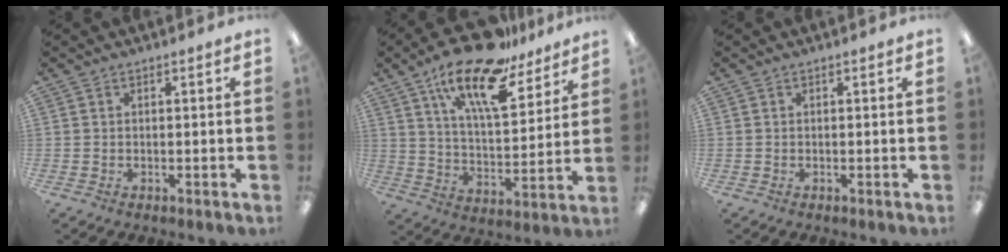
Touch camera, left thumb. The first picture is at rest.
{"total": 20.1, "force": [14.1, 7.3, 12.4], "torque": [-0.207, -0.083, 0.239]}
{"total": 0.0}